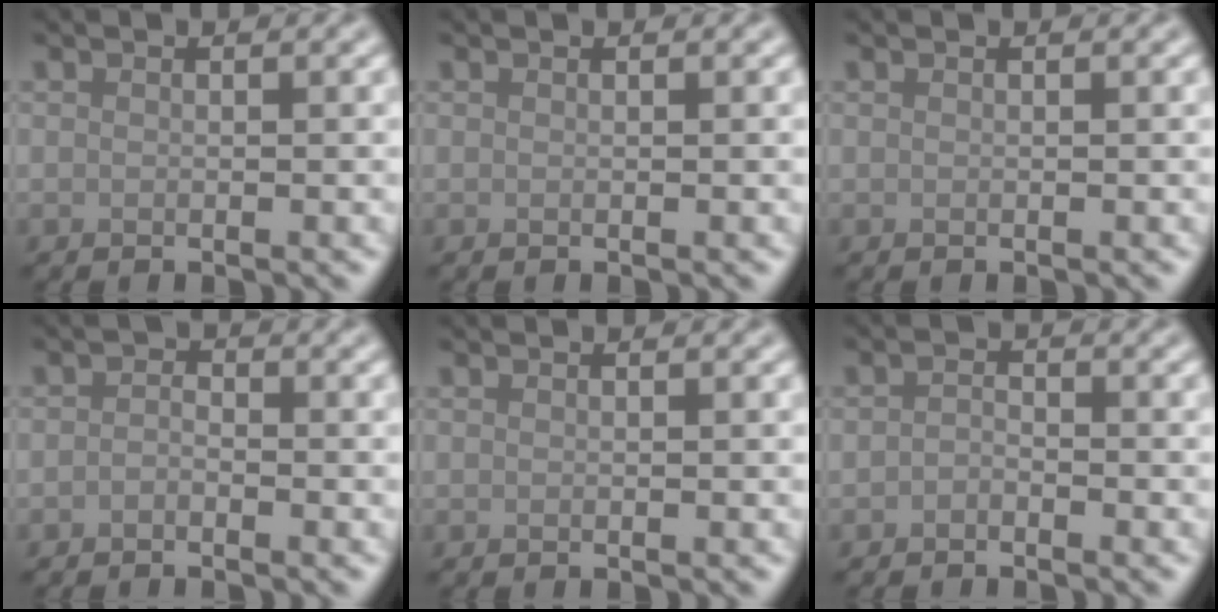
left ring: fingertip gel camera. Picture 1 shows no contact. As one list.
[{"total": 0.0}, {"total": 0.0}, {"total": 1.0, "force": [-0.6, 0.6, 0.5], "torque": [-0.009, 0.002, -0.016]}, {"total": 0.0}, {"total": 1.0, "force": [-0.7, 0.6, 0.4], "torque": [-0.009, 0.002, -0.017]}]